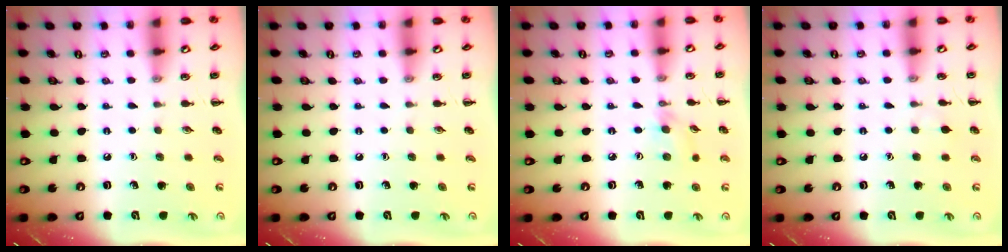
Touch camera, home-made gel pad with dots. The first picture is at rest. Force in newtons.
{"total": 0.0}
{"total": 3.5, "press": 3.2, "slide": 1.4}
{"total": 3.9, "press": 3.5, "slide": 1.5}